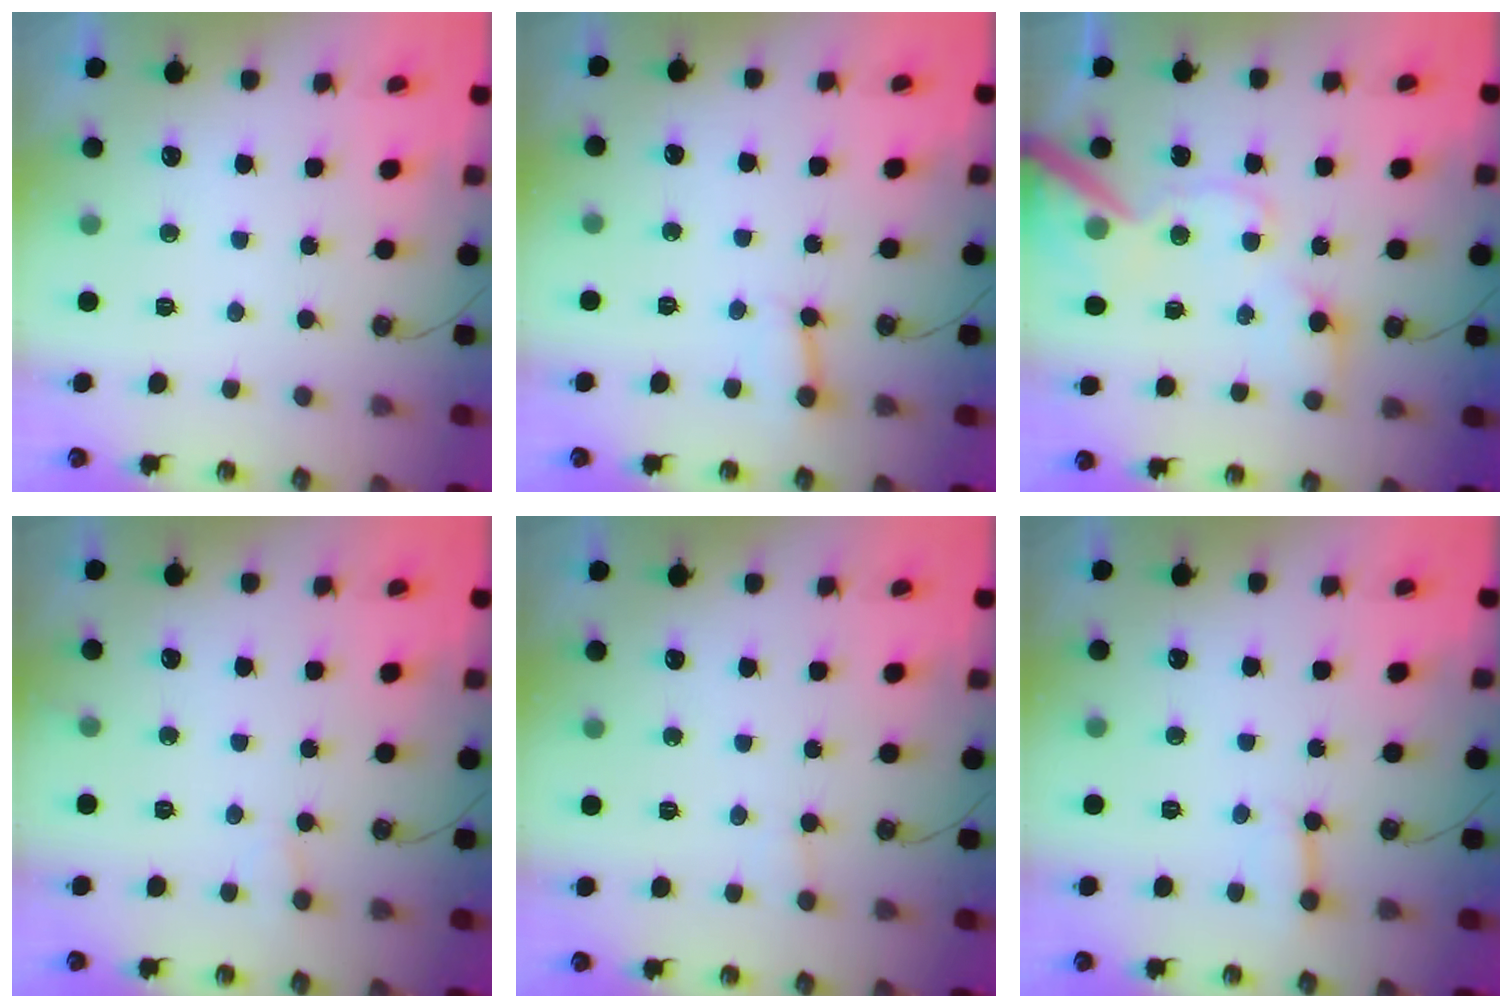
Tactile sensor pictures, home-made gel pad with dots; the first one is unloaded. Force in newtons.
{"total": 4.0, "press": 3.9, "slide": 0.4}
{"total": 14.8, "press": 14.6, "slide": 2.3}
{"total": 4.6, "press": 4.5, "slide": 0.5}
{"total": 4.4, "press": 4.4, "slide": 0.4}
{"total": 3.4, "press": 3.4, "slide": 0.2}